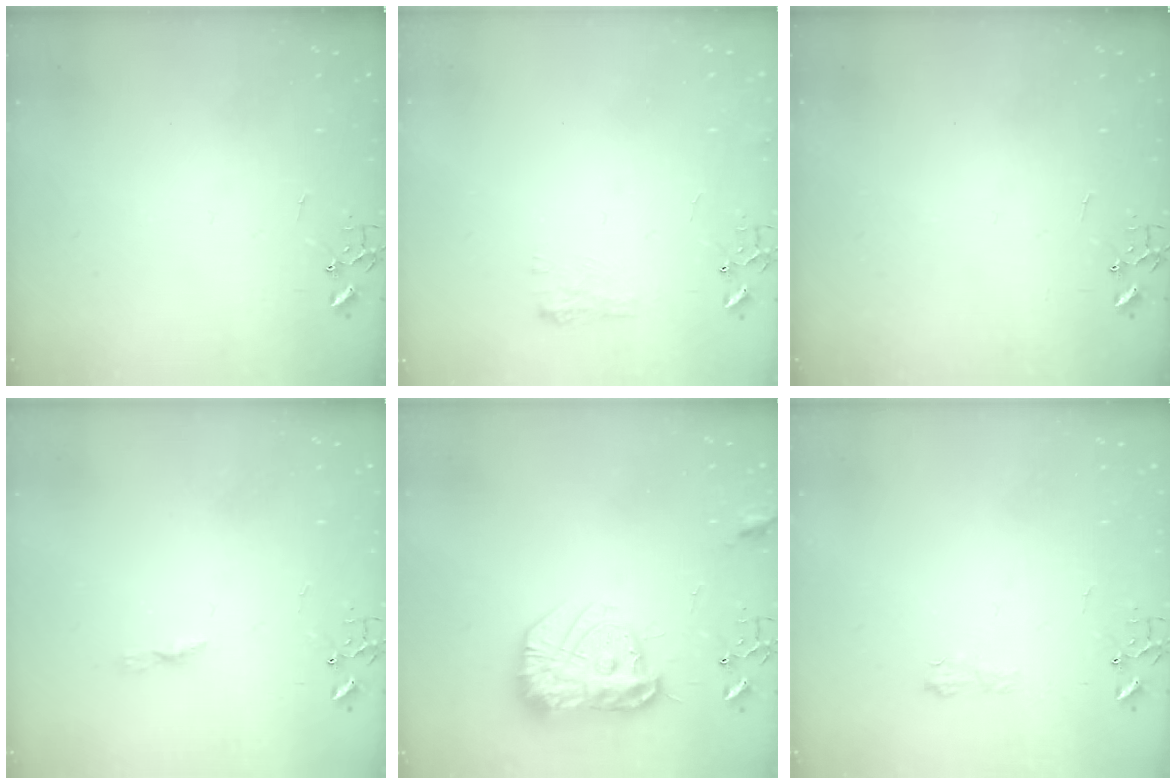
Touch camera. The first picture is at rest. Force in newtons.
{"total": 7.4, "press": 7.4, "slide": 0.5}
{"total": 0.0}
{"total": 3.9, "press": 3.9, "slide": 0.5}
{"total": 18.0, "press": 17.9, "slide": 1.6}
{"total": 6.3, "press": 6.3, "slide": 0.8}